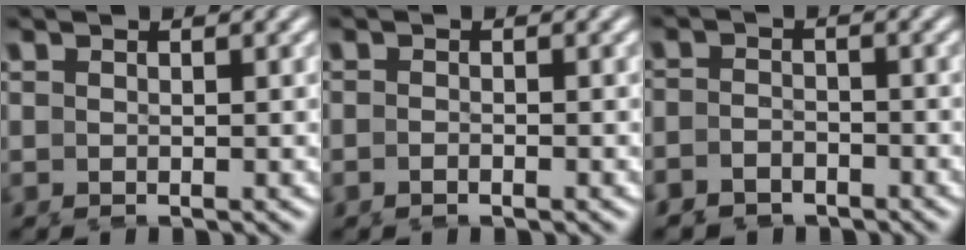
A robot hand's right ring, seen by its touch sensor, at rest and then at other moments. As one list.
[{"total": 0.9, "force": [-0.9, 0.2, 0.2], "torque": [-0.009, -0.003, -0.020]}, {"total": 4.4, "force": [-3.4, 2.7, 0.4], "torque": [-0.018, -0.023, -0.060]}]